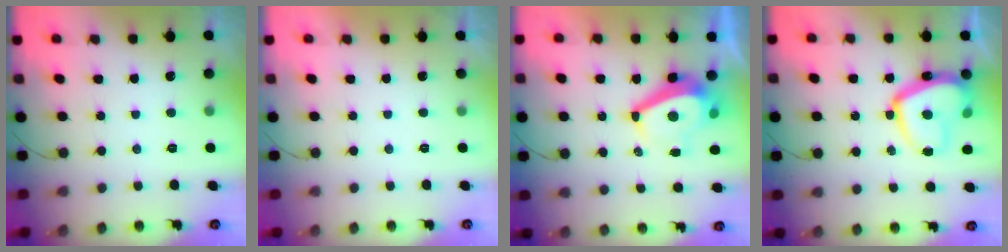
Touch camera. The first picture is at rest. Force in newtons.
{"total": 2.2, "press": 2.2, "slide": 0.3}
{"total": 8.9, "press": 8.9, "slide": 1.1}
{"total": 15.7, "press": 15.6, "slide": 1.5}